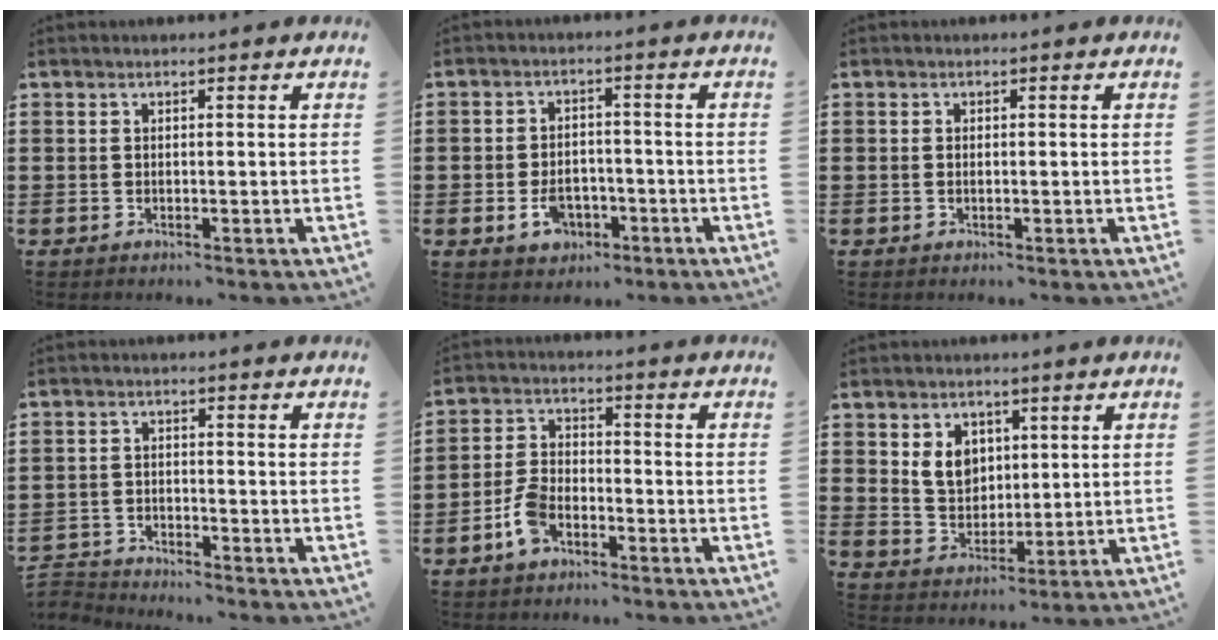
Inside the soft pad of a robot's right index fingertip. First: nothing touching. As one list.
[{"total": 4.5, "force": [-1.9, 3.2, 2.6], "torque": [-0.047, 0.001, -0.038]}, {"total": 0.6, "force": [-0.1, 0.2, 0.5], "torque": [-0.013, -0.003, -0.001]}, {"total": 2.9, "force": [-2.9, 0.3, -0.3], "torque": [-0.003, -0.001, -0.064]}, {"total": 5.6, "force": [-3.2, 2.8, 3.7], "torque": [-0.096, 0.002, -0.066]}, {"total": 5.9, "force": [2.2, 4.7, 2.7], "torque": [-0.064, 0.012, 0.039]}]